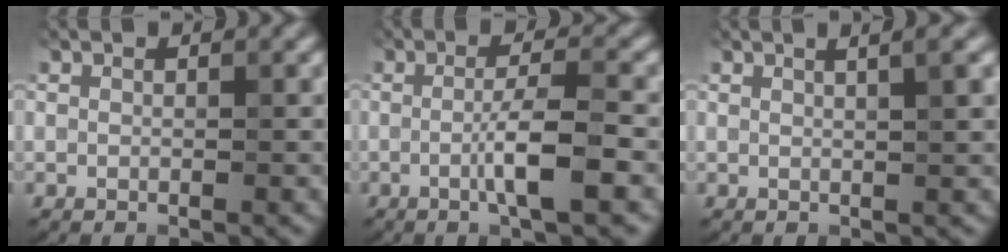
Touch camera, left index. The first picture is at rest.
{"total": 4.4, "force": [-1.1, 0.2, 4.3], "torque": [-0.076, 0.010, -0.026]}
{"total": 2.7, "force": [1.3, 0.5, 2.3], "torque": [-0.024, 0.013, 0.010]}